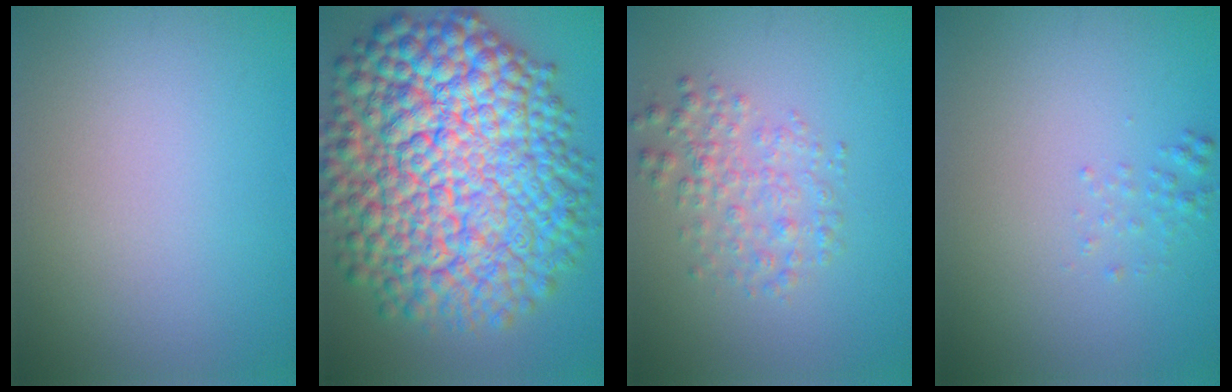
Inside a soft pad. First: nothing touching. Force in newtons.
{"total": 18.0, "press": 18.0, "slide": 0.3}
{"total": 2.9, "press": 2.9, "slide": 0.1}
{"total": 1.0, "press": 1.0, "slide": 0.0}